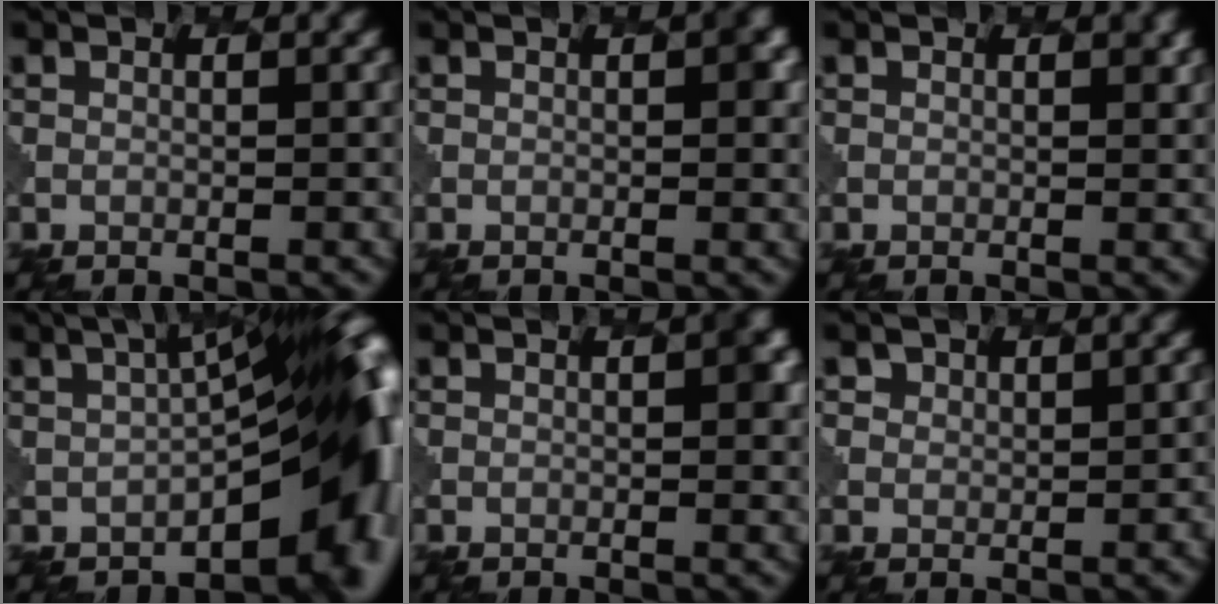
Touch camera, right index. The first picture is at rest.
{"total": 1.3, "force": [0.1, 0.4, 1.3], "torque": [-0.015, 0.003, -0.002]}
{"total": 0.7, "force": [0.3, 0.4, 0.4], "torque": [-0.002, -0.001, 0.003]}
{"total": 16.1, "force": [-3.7, 6.9, 14.1], "torque": [-0.146, -0.011, -0.041]}
{"total": 1.7, "force": [0.3, 0.5, 1.7], "torque": [-0.020, 0.002, -0.001]}
{"total": 2.4, "force": [1.2, 1.9, 0.7], "torque": [0.001, -0.005, 0.011]}